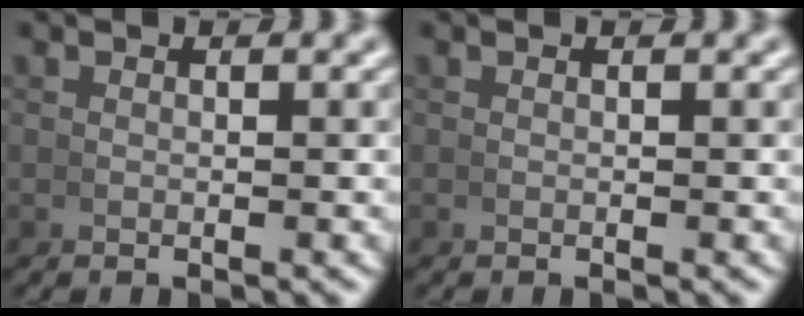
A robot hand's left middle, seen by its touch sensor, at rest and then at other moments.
{"total": 0.0}